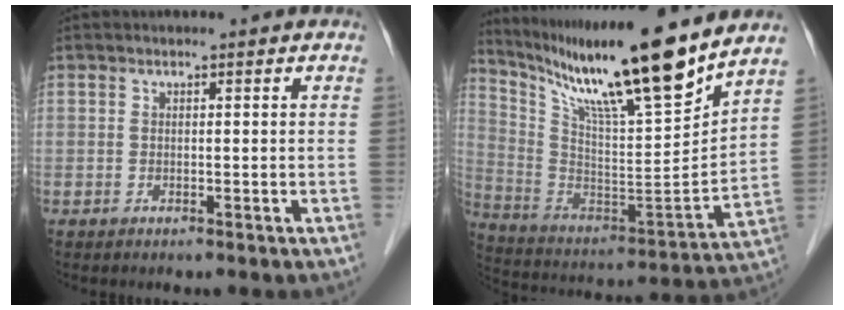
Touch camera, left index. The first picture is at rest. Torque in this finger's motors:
{"motor_torque": [0.69, -0.66, 0.76, 0.09]}